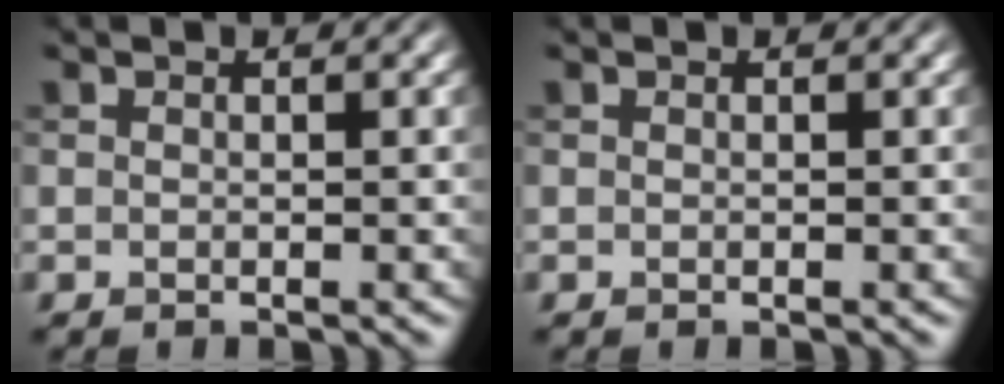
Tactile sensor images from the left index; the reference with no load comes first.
{"total": 0.0}